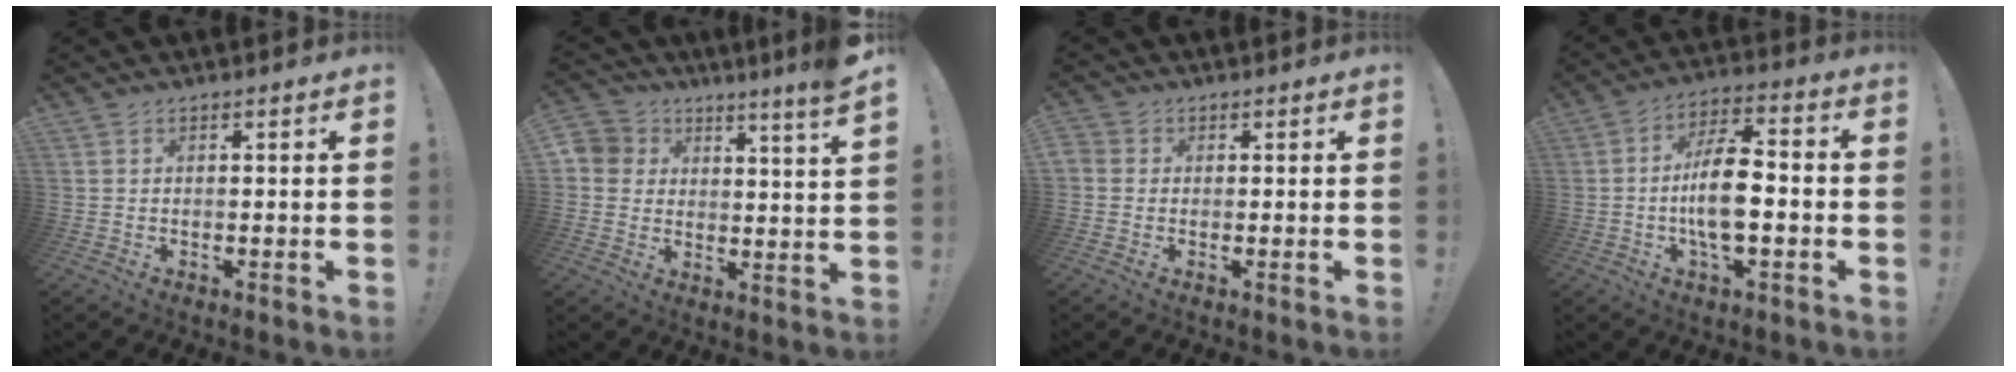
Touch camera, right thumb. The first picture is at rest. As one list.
[{"total": 6.8, "force": [5.2, 2.9, 3.3], "torque": [-0.059, -0.038, 0.096]}, {"total": 2.2, "force": [0.0, 2.0, 0.9], "torque": [-0.018, 0.005, 0.002]}, {"total": 13.3, "force": [-2.4, 5.6, 11.8], "torque": [-0.216, 0.009, -0.049]}]